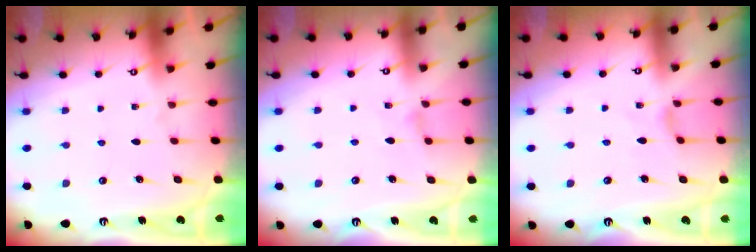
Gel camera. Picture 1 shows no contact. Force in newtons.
{"total": 0.8, "press": 0.7, "slide": 0.3}
{"total": 0.7, "press": 0.6, "slide": 0.3}